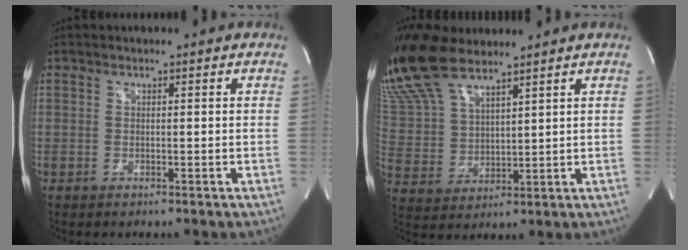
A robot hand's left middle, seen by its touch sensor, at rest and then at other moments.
{"total": 15.0, "force": [12.4, 4.2, 7.3], "torque": [-0.173, 0.009, 0.253]}